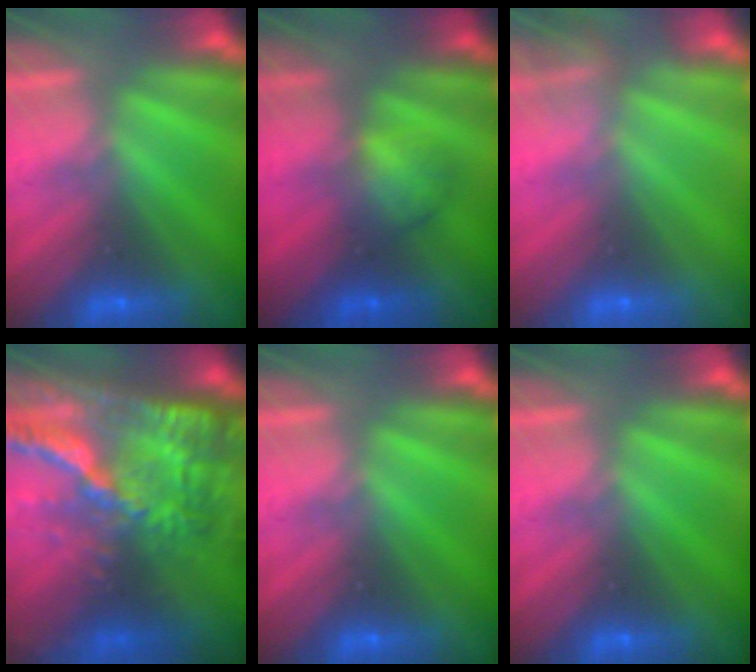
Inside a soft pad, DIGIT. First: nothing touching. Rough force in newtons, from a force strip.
{"total": 2.0}
{"total": 2.0}
{"total": 6.1}
{"total": 0.0}
{"total": 0.0}